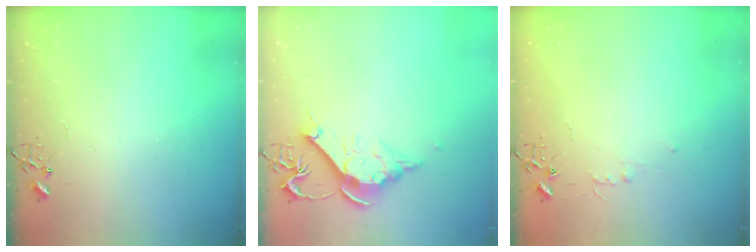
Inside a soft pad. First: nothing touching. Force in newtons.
{"total": 12.3, "press": 12.2, "slide": 1.3}
{"total": 4.4, "press": 4.4, "slide": 0.5}